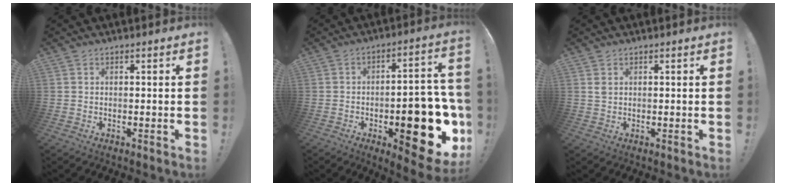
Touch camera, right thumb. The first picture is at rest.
{"total": 20.0, "force": [-6.3, 8.0, 17.2], "torque": [-0.194, 0.034, -0.081]}
{"total": 1.4, "force": [0.8, 0.8, 0.9], "torque": [-0.013, -0.001, 0.013]}